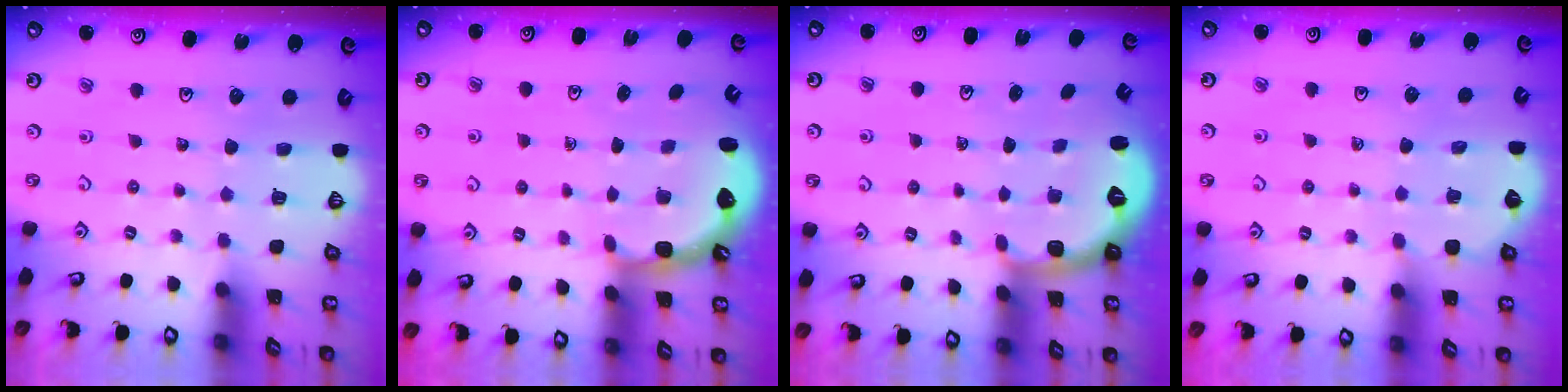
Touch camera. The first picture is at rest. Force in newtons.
{"total": 2.7, "press": 2.0, "slide": 1.9}
{"total": 2.6, "press": 1.6, "slide": 2.1}
{"total": 2.4, "press": 2.4, "slide": 0.2}